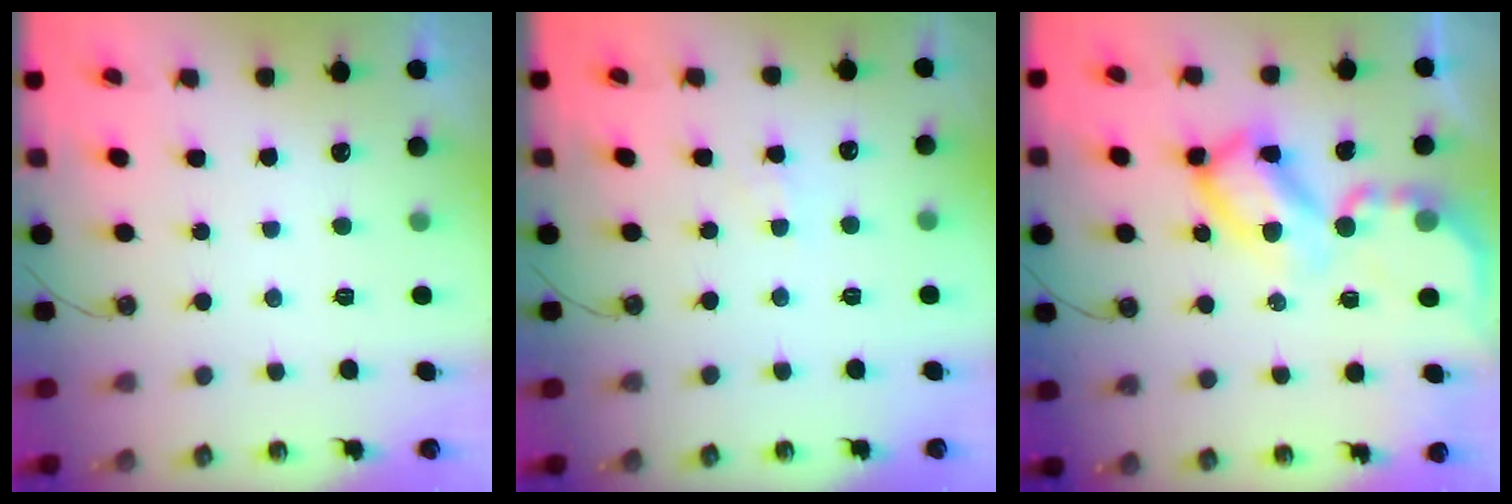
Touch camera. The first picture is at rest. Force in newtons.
{"total": 2.5, "press": 2.5, "slide": 0.5}
{"total": 17.2, "press": 17.1, "slide": 1.8}